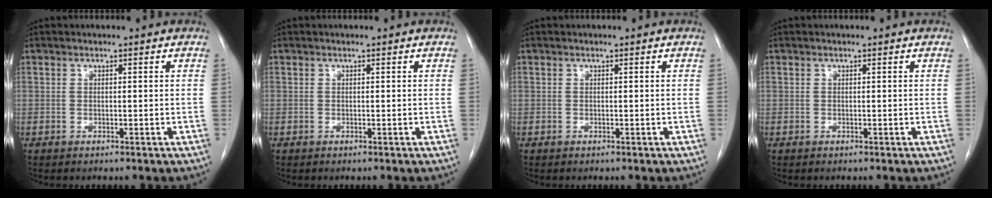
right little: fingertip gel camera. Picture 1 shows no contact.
{"total": 0.0}
{"total": 0.0}
{"total": 0.0}